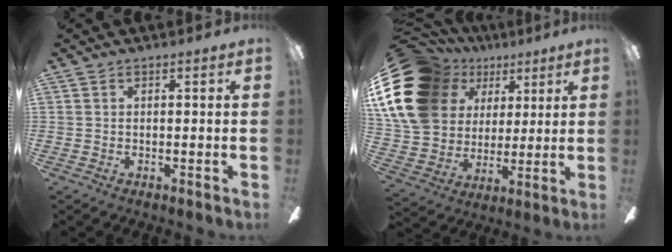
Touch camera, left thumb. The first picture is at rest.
{"total": 23.5, "force": [8.9, 18.0, 12.3], "torque": [-0.270, -0.030, 0.177]}